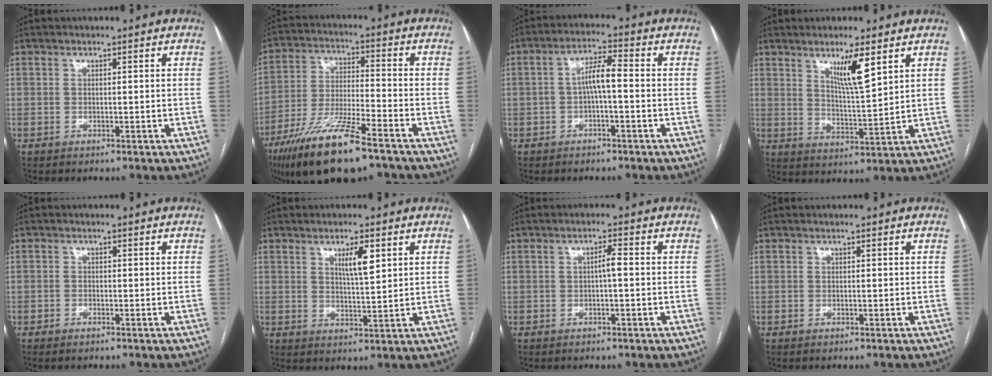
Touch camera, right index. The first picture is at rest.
{"total": 15.3, "force": [-10.1, 2.2, 11.3], "torque": [-0.230, -0.034, -0.181]}
{"total": 5.0, "force": [-0.6, 1.0, 4.9], "torque": [-0.088, 0.019, -0.009]}
{"total": 7.0, "force": [3.9, 0.4, 5.8], "torque": [-0.104, -0.014, 0.072]}
{"total": 0.9, "force": [-0.7, 0.5, 0.3], "torque": [-0.006, 0.001, -0.011]}
{"total": 4.7, "force": [2.2, 0.7, 4.1], "torque": [-0.073, -0.003, 0.039]}
{"total": 1.9, "force": [-0.2, 0.2, 1.9], "torque": [-0.032, 0.004, -0.001]}
{"total": 0.0}